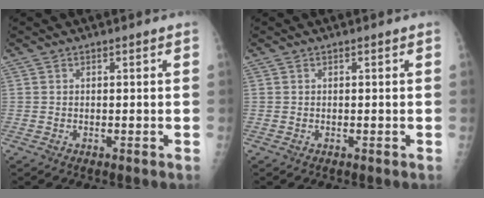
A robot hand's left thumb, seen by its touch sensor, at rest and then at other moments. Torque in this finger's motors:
{"motor_torque": [0.00, 0.00, 0.00, 0.00, 0.00]}